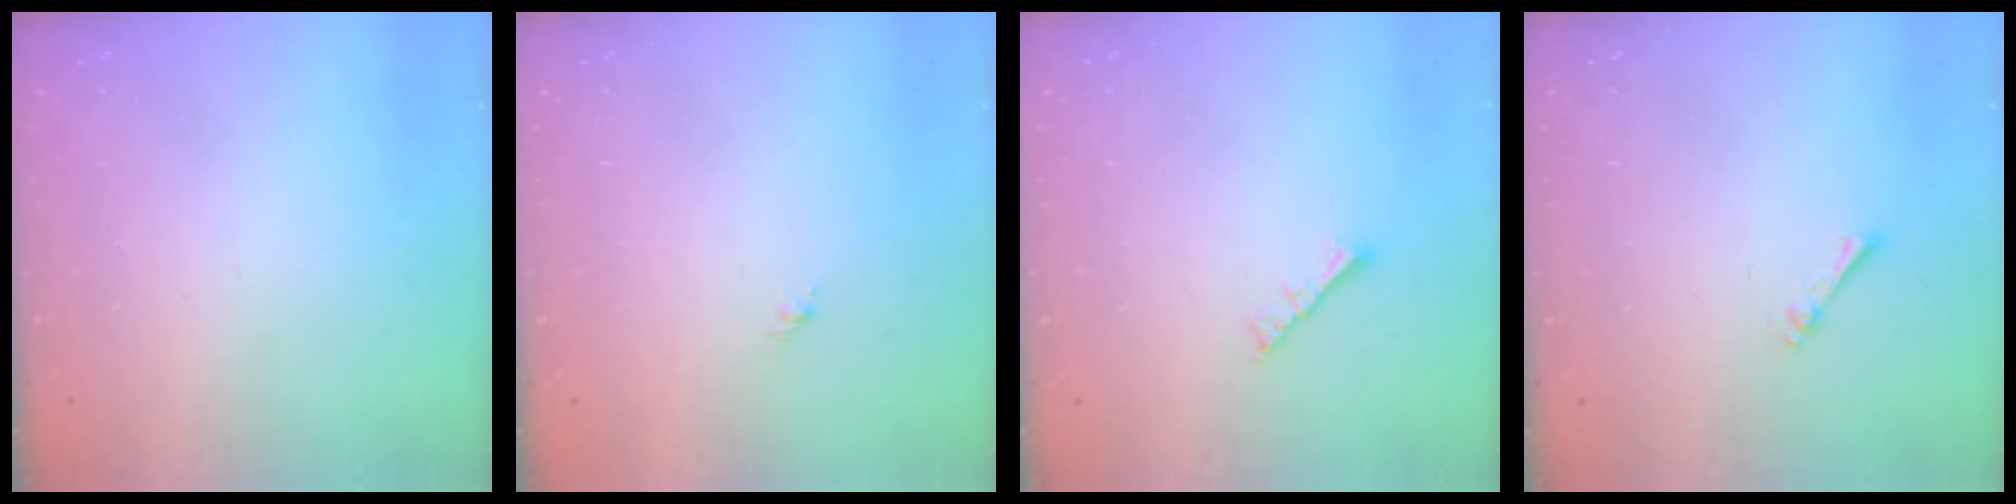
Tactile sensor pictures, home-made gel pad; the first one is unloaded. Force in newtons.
{"total": 1.3, "press": 1.2, "slide": 0.5}
{"total": 2.5, "press": 2.4, "slide": 0.5}
{"total": 1.1, "press": 1.1, "slide": 0.2}